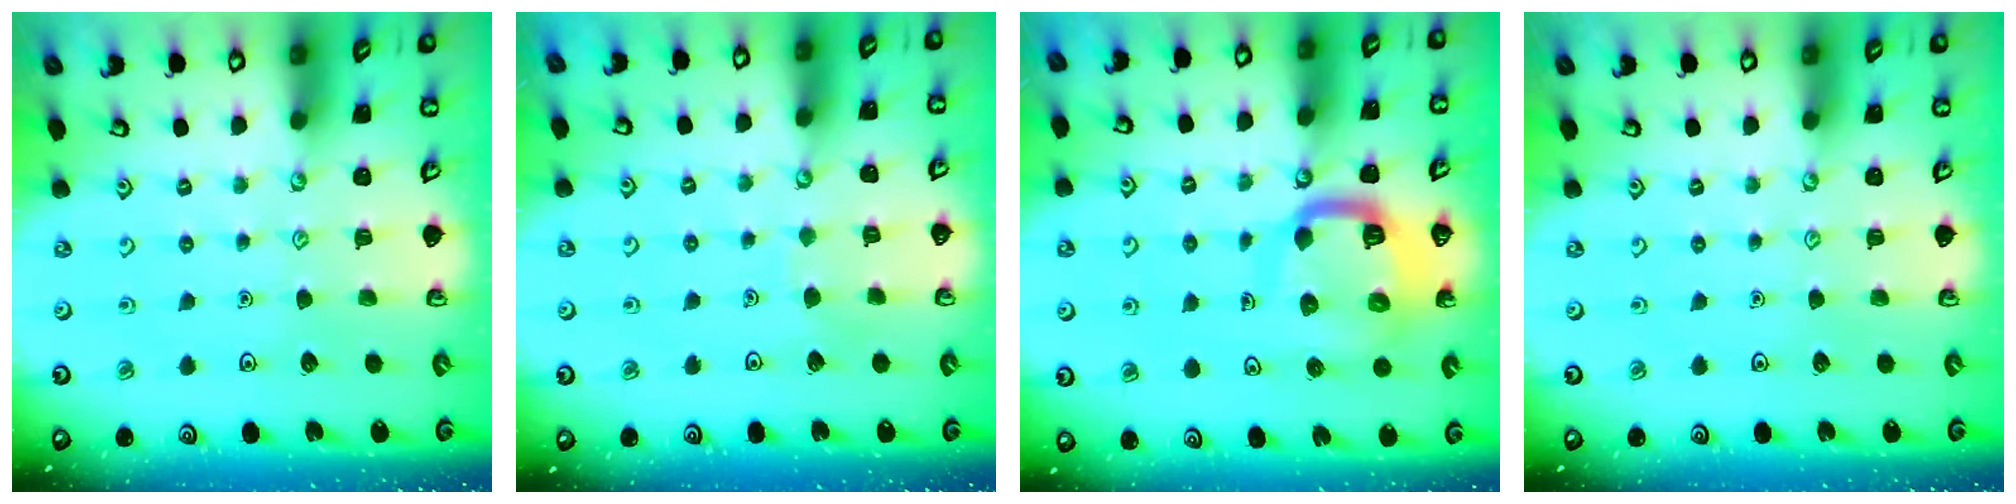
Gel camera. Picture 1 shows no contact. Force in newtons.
{"total": 3.3, "press": 3.3, "slide": 0.5}
{"total": 11.3, "press": 11.2, "slide": 1.3}
{"total": 0.0}